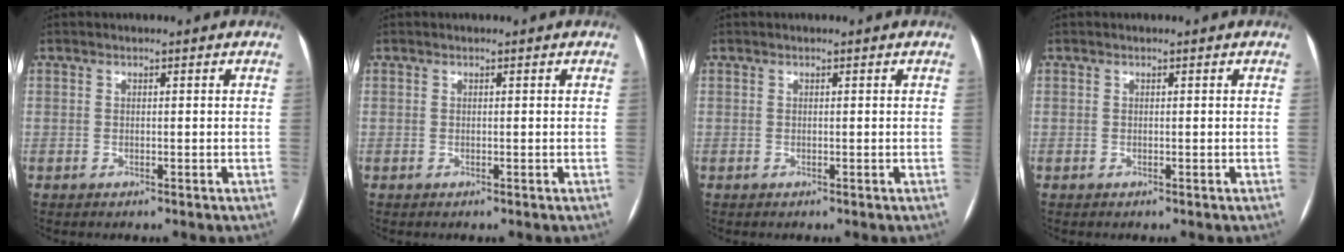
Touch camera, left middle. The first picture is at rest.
{"total": 0.0}
{"total": 0.0}
{"total": 0.0}